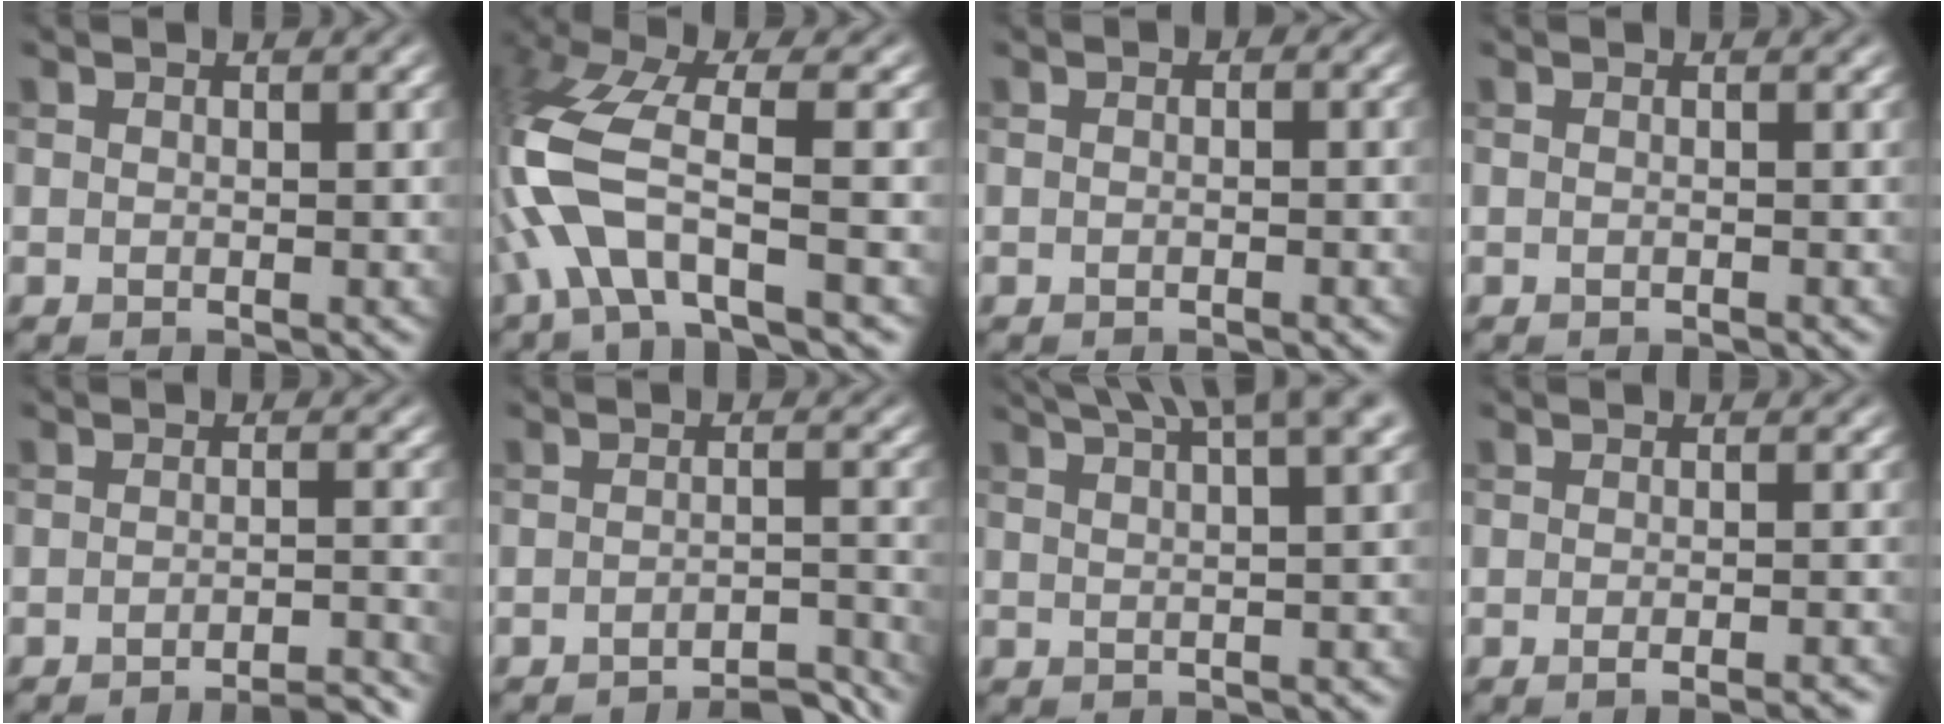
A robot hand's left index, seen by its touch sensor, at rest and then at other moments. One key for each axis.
{"total": 8.1, "fx": -2.6, "fy": 2.6, "fz": 7.3, "tx": -0.172, "ty": 0.010, "tz": -0.065}
{"total": 0.6, "fx": -0.2, "fy": 0.3, "fz": 0.5, "tx": -0.007, "ty": 0.000, "tz": -0.004}
{"total": 0.6, "fx": -0.3, "fy": 0.2, "fz": 0.4, "tx": -0.003, "ty": -0.004, "tz": -0.012}
{"total": 4.8, "fx": -4.1, "fy": 0.6, "fz": 2.4, "tx": -0.024, "ty": 0.009, "tz": -0.058}
{"total": 3.9, "fx": -3.6, "fy": 0.4, "fz": 1.6, "tx": -0.009, "ty": 0.012, "tz": -0.052}
{"total": 7.9, "fx": 5.4, "fy": 1.8, "fz": 5.5, "tx": -0.053, "ty": 0.034, "tz": 0.049}
{"total": 2.6, "fx": -1.4, "fy": 0.7, "fz": 2.0, "tx": -0.011, "ty": 0.002, "tz": -0.021}